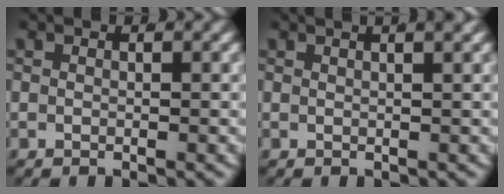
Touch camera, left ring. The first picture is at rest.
{"total": 2.5, "force": [1.7, 0.2, 1.9], "torque": [-0.011, 0.014, 0.022]}